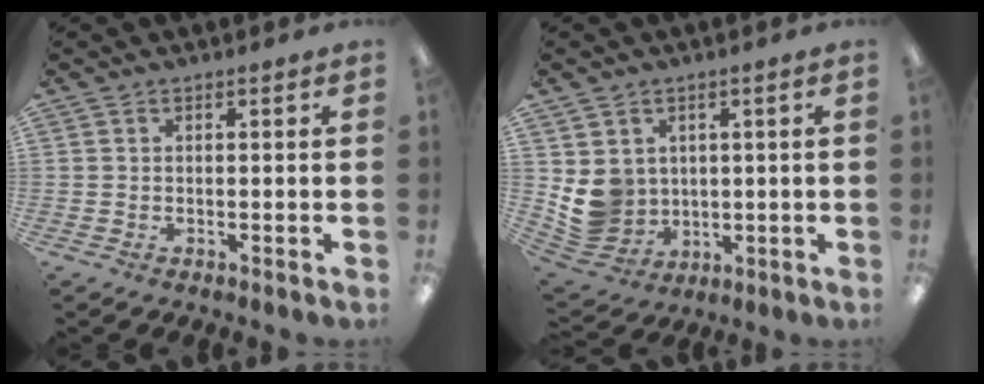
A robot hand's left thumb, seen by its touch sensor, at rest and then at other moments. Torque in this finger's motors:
{"motor_torque": [0.40, 1.49, 0.55, -0.61, 0.04]}